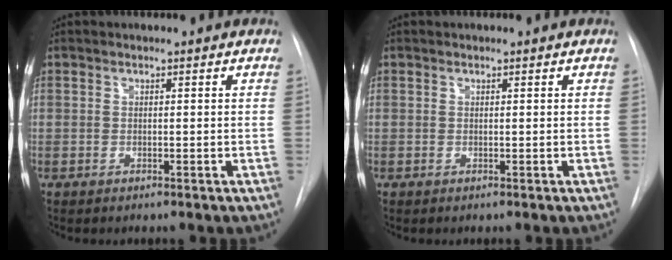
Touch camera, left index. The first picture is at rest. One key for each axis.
{"total": 0.0}